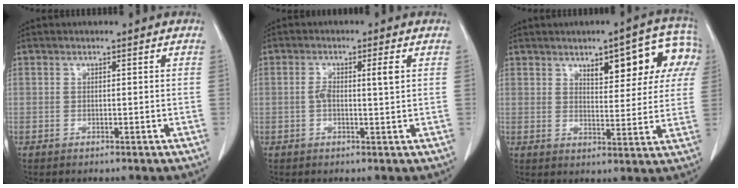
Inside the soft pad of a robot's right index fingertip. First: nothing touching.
{"total": 3.4, "force": [0.5, 0.5, 3.4], "torque": [-0.069, 0.012, 0.012]}
{"total": 12.0, "force": [5.5, 4.2, 9.8], "torque": [-0.111, 0.026, 0.071]}